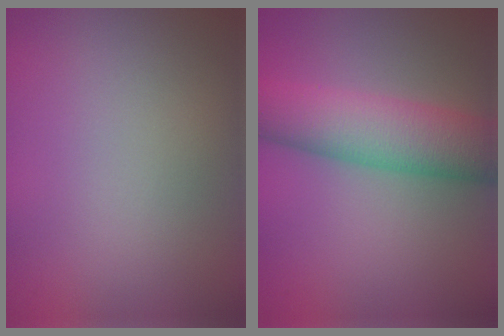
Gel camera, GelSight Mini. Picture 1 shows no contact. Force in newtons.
{"total": 7.3, "press": 7.3, "slide": 0.2}